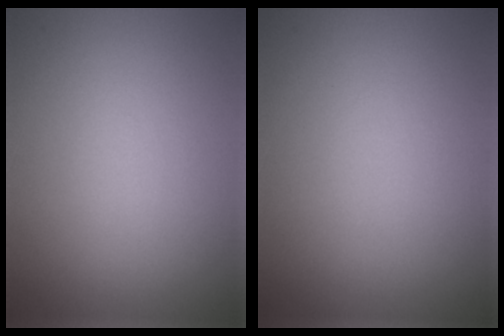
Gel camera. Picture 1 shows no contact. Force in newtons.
{"total": 0.0}